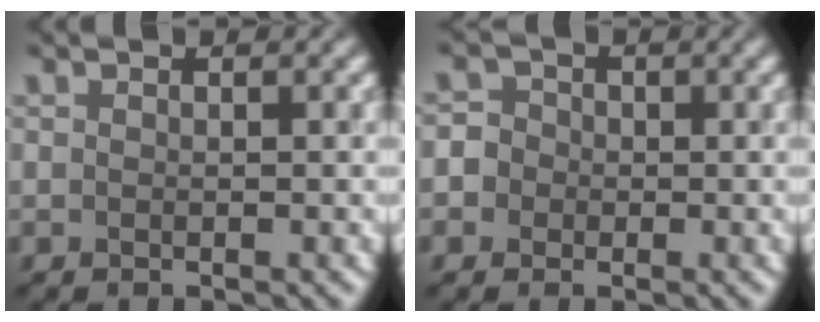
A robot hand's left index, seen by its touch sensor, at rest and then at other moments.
{"total": 4.6, "force": [-1.2, 4.4, 0.9], "torque": [0.006, 0.019, -0.056]}